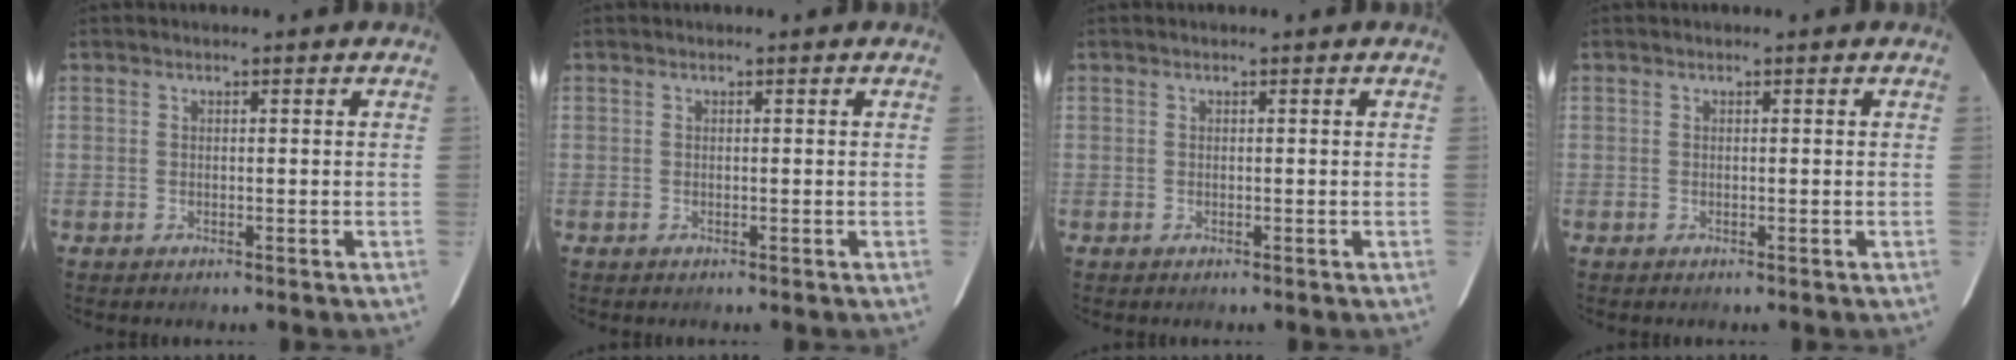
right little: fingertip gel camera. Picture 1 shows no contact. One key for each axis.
{"total": 0.0}
{"total": 0.0}
{"total": 0.0}